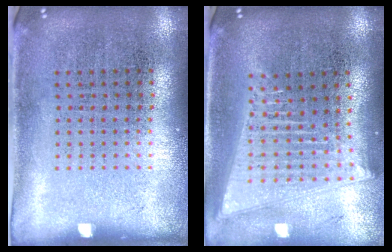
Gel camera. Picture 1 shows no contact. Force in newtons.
{"total": 2.1, "press": 1.8, "slide": 1.0}